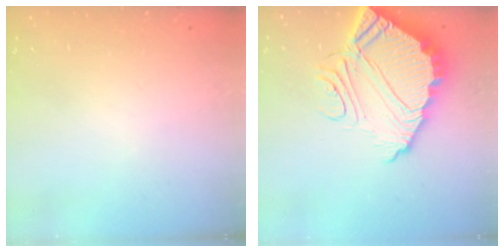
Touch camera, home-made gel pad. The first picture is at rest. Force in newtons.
{"total": 14.3, "press": 14.3, "slide": 1.1}